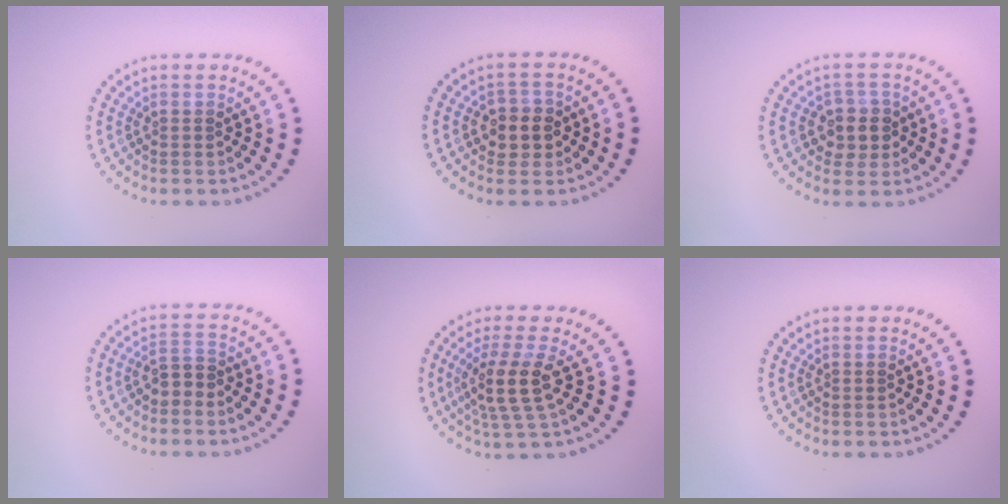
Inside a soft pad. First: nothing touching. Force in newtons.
{"total": 2.7, "press": 2.6, "slide": 0.7}
{"total": 2.9, "press": 2.7, "slide": 0.9}
{"total": 2.0, "press": 1.8, "slide": 1.0}
{"total": 3.8, "press": 2.9, "slide": 2.5}
{"total": 0.0}